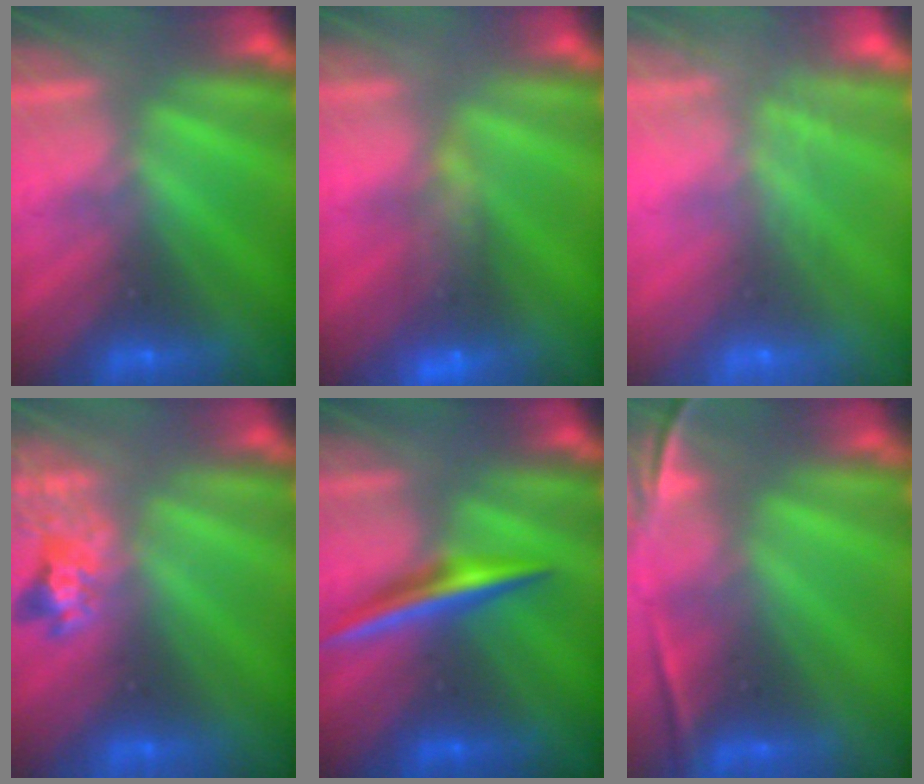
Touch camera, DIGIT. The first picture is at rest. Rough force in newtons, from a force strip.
{"total": 8.3}
{"total": 9.8}
{"total": 2.4}
{"total": 1.9}
{"total": 7.4}